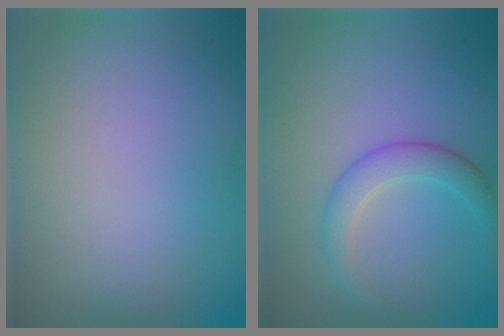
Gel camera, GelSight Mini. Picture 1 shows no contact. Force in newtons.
{"total": 2.6, "press": 2.6, "slide": 0.1}